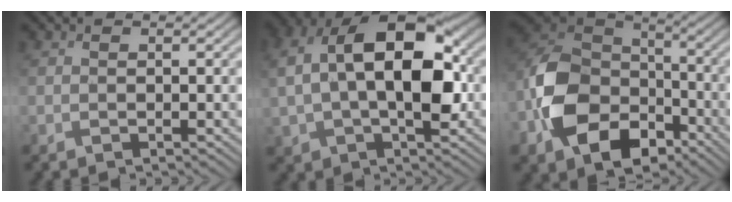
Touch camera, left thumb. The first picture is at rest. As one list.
[{"total": 14.8, "force": [1.5, 8.4, 12.1], "torque": [-0.225, 0.010, 0.029]}, {"total": 14.5, "force": [-5.8, 10.2, 8.6], "torque": [-0.195, -0.030, -0.124]}]